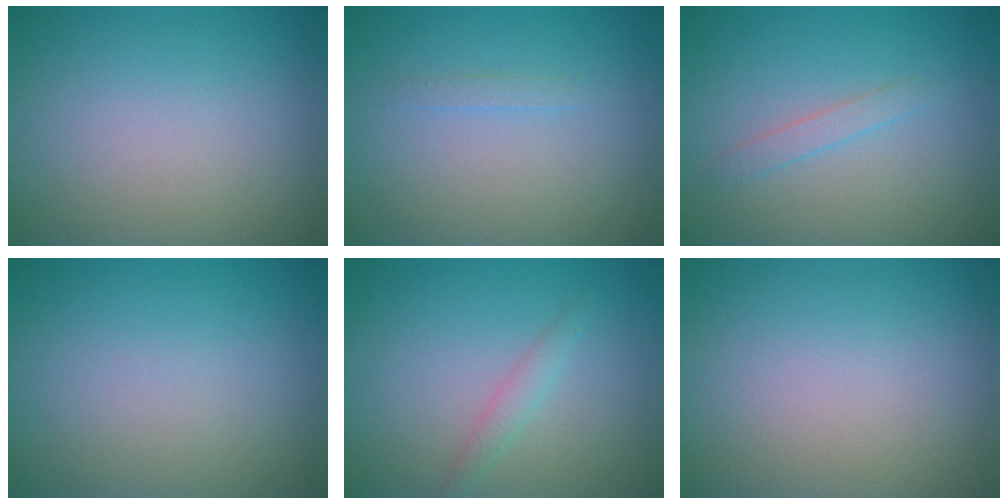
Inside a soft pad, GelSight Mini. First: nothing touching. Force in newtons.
{"total": 0.6, "press": 0.6, "slide": 0.0}
{"total": 1.1, "press": 1.1, "slide": 0.1}
{"total": 0.0}
{"total": 1.3, "press": 1.3, "slide": 0.0}
{"total": 0.0}